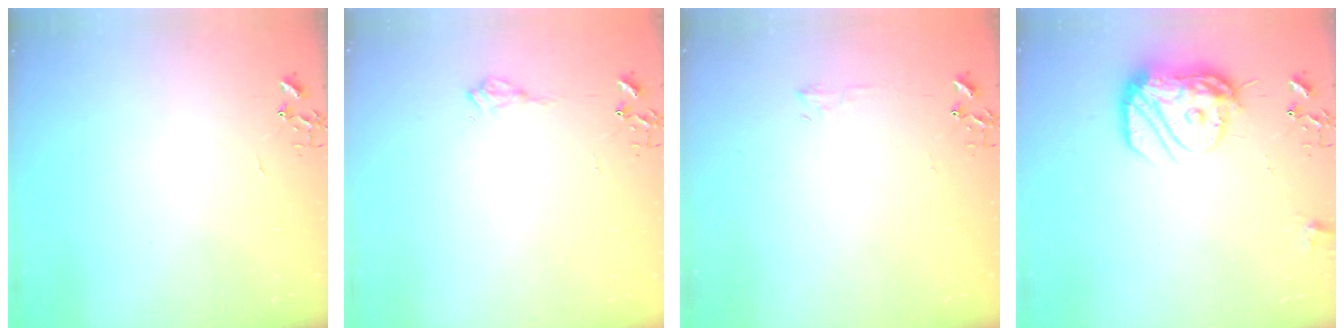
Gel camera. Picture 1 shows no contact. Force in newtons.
{"total": 7.5, "press": 7.5, "slide": 0.9}
{"total": 4.1, "press": 4.0, "slide": 0.6}
{"total": 15.7, "press": 15.7, "slide": 1.4}